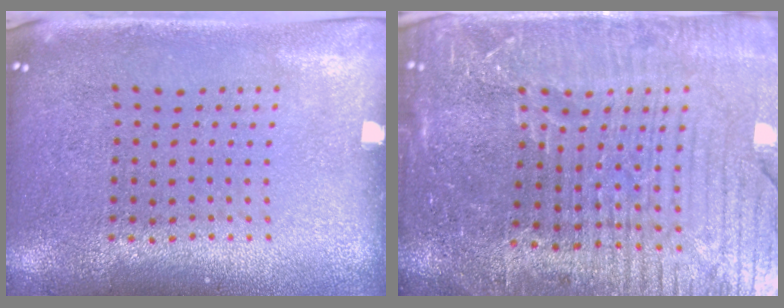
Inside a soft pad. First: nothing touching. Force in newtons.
{"total": 6.1, "press": 5.4, "slide": 2.8}